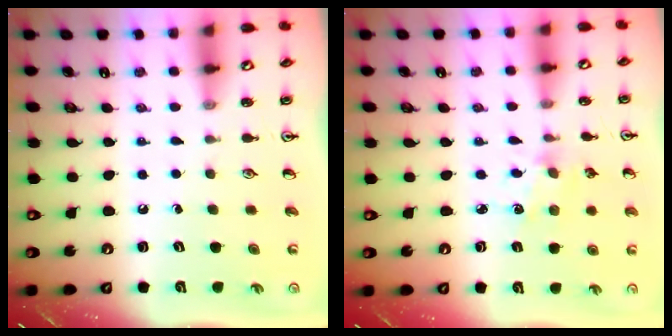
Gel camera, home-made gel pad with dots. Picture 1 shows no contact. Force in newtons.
{"total": 2.9, "press": 2.9, "slide": 0.3}